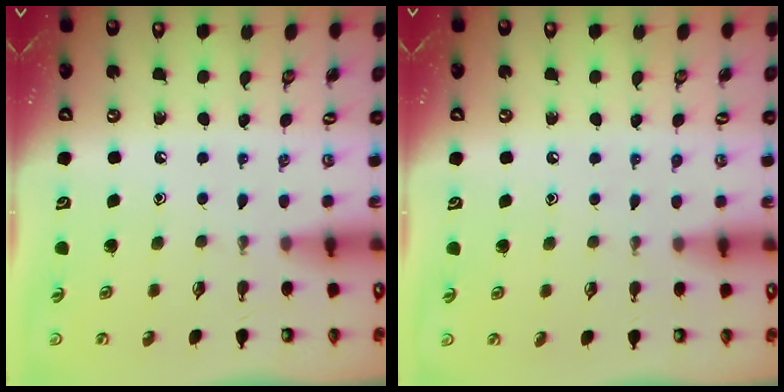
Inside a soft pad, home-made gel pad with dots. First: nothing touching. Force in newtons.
{"total": 2.7, "press": 2.7, "slide": 0.2}